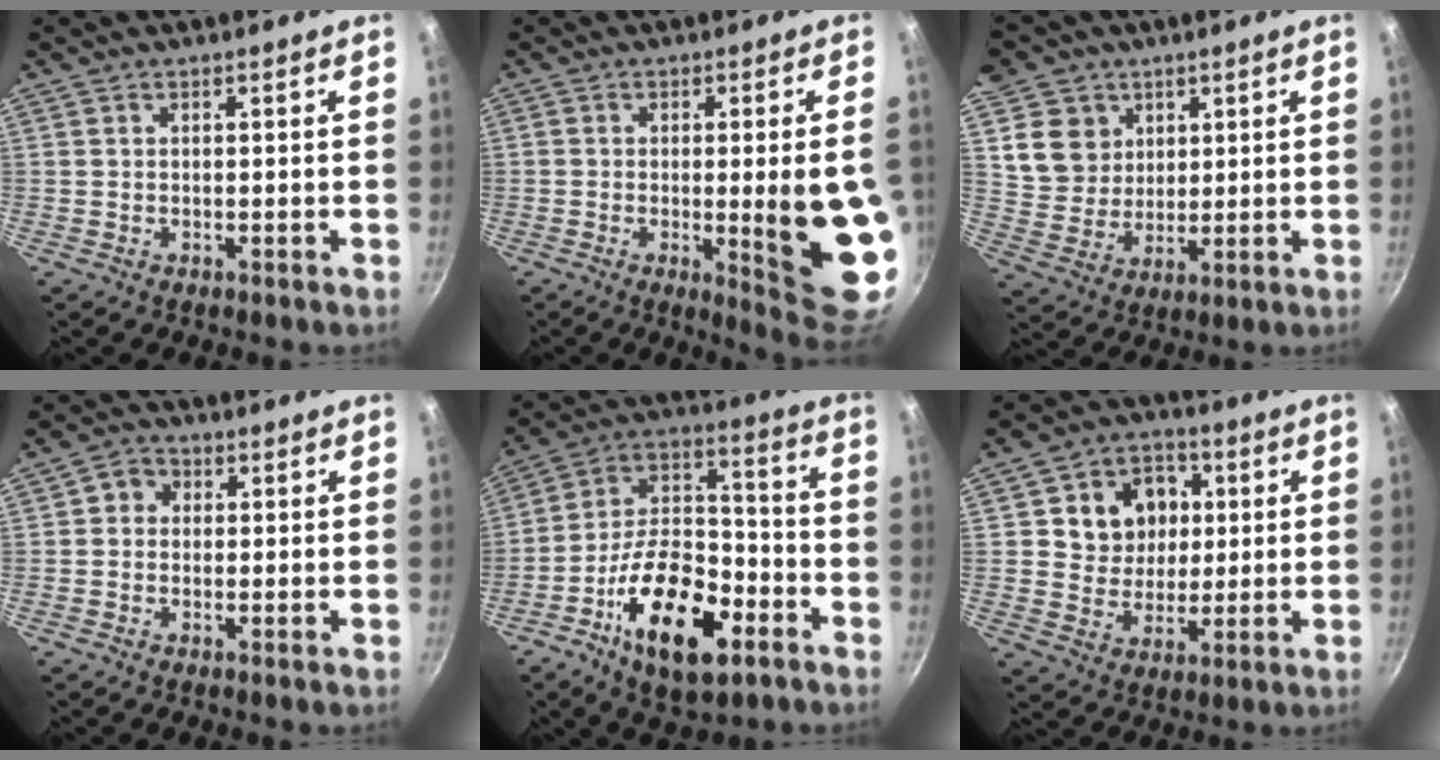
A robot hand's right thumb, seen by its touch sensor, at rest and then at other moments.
{"total": 14.3, "force": [-1.7, 2.3, 14.0], "torque": [-0.165, -0.010, -0.014]}
{"total": 9.9, "force": [4.2, 8.6, 2.5], "torque": [0.001, -0.025, 0.081]}
{"total": 3.5, "force": [0.4, 3.2, 1.3], "torque": [-0.001, 0.004, -0.004]}
{"total": 21.4, "force": [-9.6, 10.6, 15.9], "torque": [-0.245, 0.054, -0.170]}
{"total": 12.4, "force": [2.4, 10.8, 5.6], "torque": [-0.055, 0.002, 0.037]}